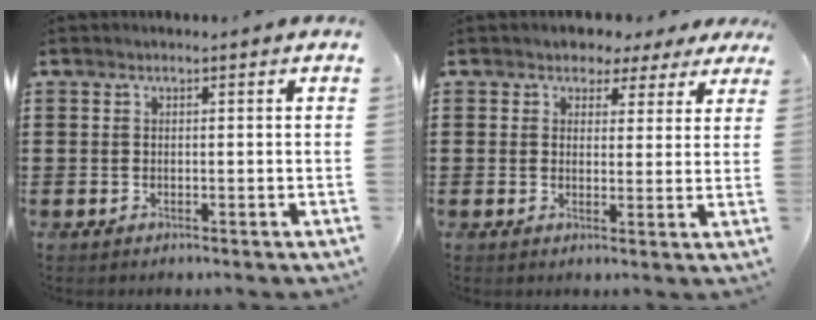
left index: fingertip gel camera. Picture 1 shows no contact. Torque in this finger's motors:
{"motor_torque": [2.14, 0.00, 0.05, -0.15]}